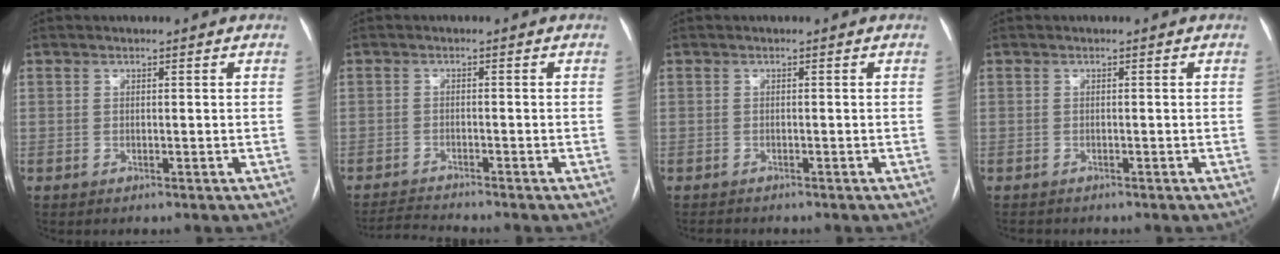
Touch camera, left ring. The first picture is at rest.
{"total": 3.1, "force": [-2.9, -1.1, 0.0], "torque": [-0.005, -0.020, -0.052]}
{"total": 1.6, "force": [-1.5, 0.4, 0.4], "torque": [-0.007, -0.005, -0.018]}
{"total": 1.6, "force": [-1.4, 0.6, 0.4], "torque": [-0.009, -0.004, -0.016]}